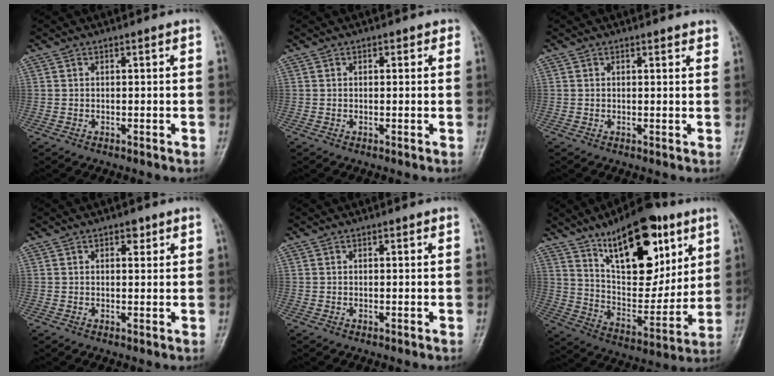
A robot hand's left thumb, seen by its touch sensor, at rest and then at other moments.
{"total": 1.1, "force": [0.5, 0.8, 0.5], "torque": [0.007, 0.001, 0.001]}
{"total": 1.7, "force": [1.5, 0.5, 0.6], "torque": [0.000, -0.004, 0.014]}
{"total": 2.3, "force": [1.3, 1.3, 1.4], "torque": [-0.005, -0.004, 0.015]}
{"total": 0.0}
{"total": 22.3, "force": [12.1, 10.0, 15.8], "torque": [-0.191, -0.061, 0.206]}